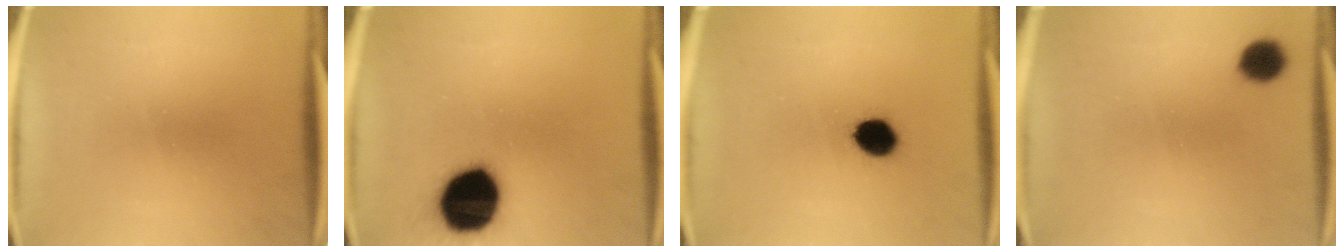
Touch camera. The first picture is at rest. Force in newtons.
{"total": 19.6}
{"total": 8.6}
{"total": 5.3}